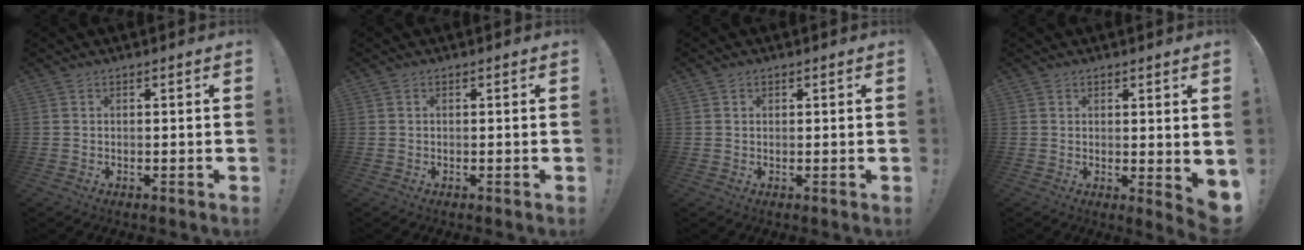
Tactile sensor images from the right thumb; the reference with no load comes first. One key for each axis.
{"total": 0.0}
{"total": 0.8, "fx": 0.4, "fy": 0.7, "fz": 0.1, "tx": 0.004, "ty": 0.000, "tz": 0.006}
{"total": 3.6, "fx": 1.7, "fy": 1.2, "fz": 2.9, "tx": -0.023, "ty": -0.019, "tz": 0.031}